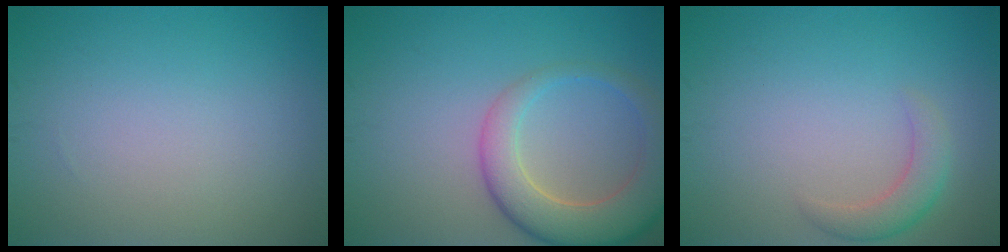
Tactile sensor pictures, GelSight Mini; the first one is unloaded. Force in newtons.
{"total": 6.5, "press": 6.4, "slide": 0.5}
{"total": 2.4, "press": 2.4, "slide": 0.2}